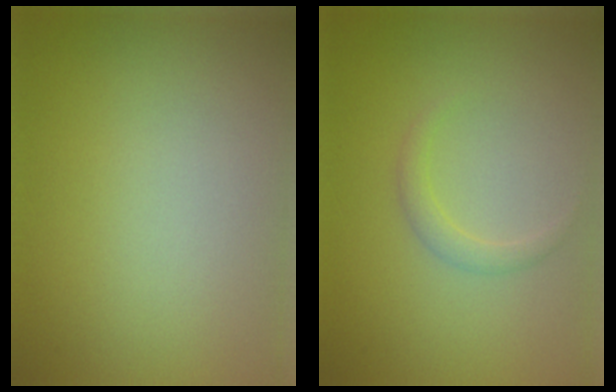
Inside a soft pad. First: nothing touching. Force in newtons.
{"total": 1.2, "press": 1.1, "slide": 0.1}